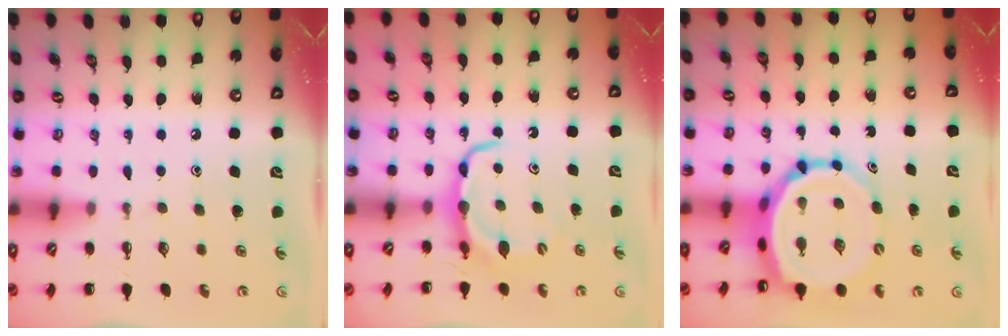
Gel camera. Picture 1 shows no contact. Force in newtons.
{"total": 6.5, "press": 6.5, "slide": 0.3}
{"total": 8.5, "press": 8.1, "slide": 2.3}